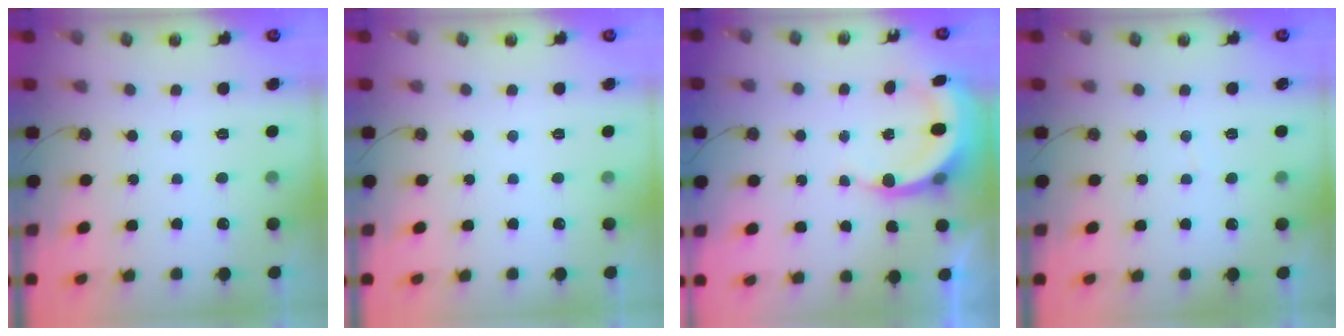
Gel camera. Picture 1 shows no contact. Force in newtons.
{"total": 0.0}
{"total": 6.2, "press": 6.1, "slide": 1.5}
{"total": 2.0, "press": 2.0, "slide": 0.1}